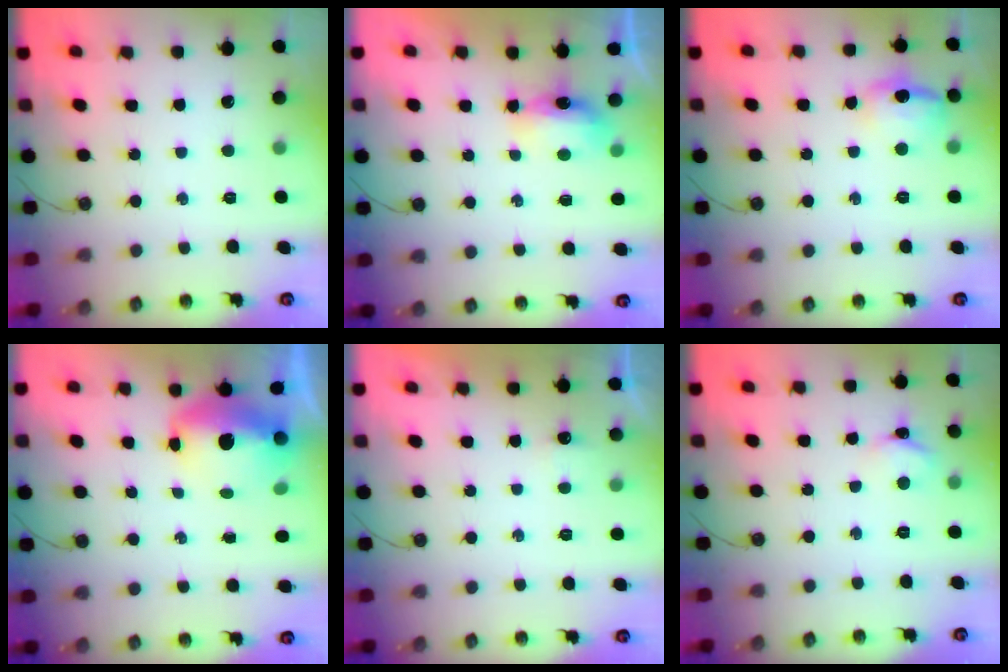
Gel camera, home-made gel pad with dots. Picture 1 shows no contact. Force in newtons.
{"total": 10.9, "press": 6.9, "slide": 8.4}
{"total": 12.0, "press": 12.0, "slide": 0.8}
{"total": 10.5, "press": 10.4, "slide": 1.2}
{"total": 2.7, "press": 2.6, "slide": 0.8}
{"total": 3.7, "press": 3.6, "slide": 0.5}